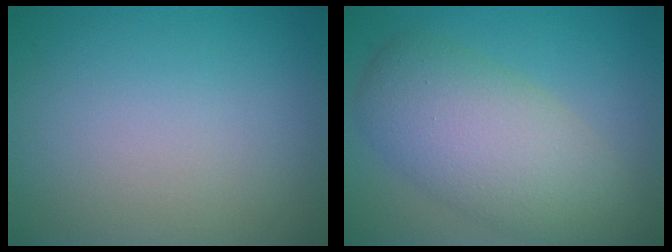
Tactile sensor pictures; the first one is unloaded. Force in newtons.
{"total": 7.4, "press": 7.4, "slide": 0.6}